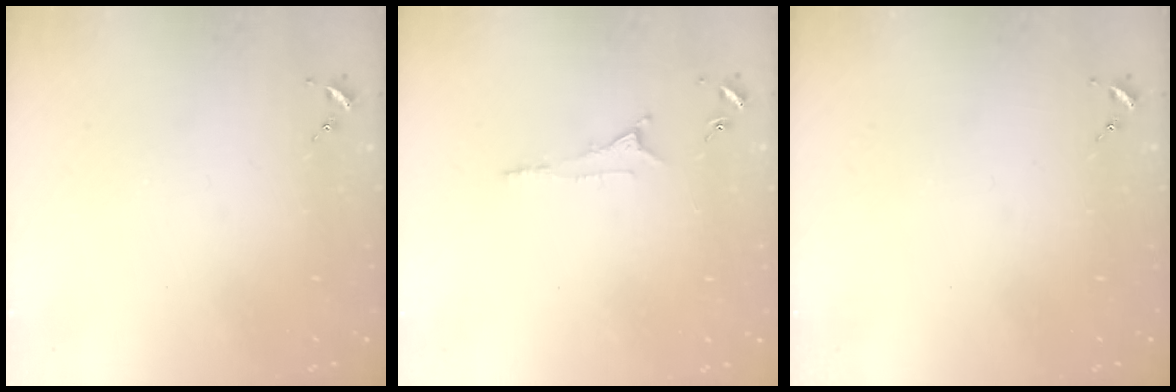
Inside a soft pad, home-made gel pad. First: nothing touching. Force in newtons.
{"total": 5.3, "press": 5.3, "slide": 0.6}
{"total": 0.0}